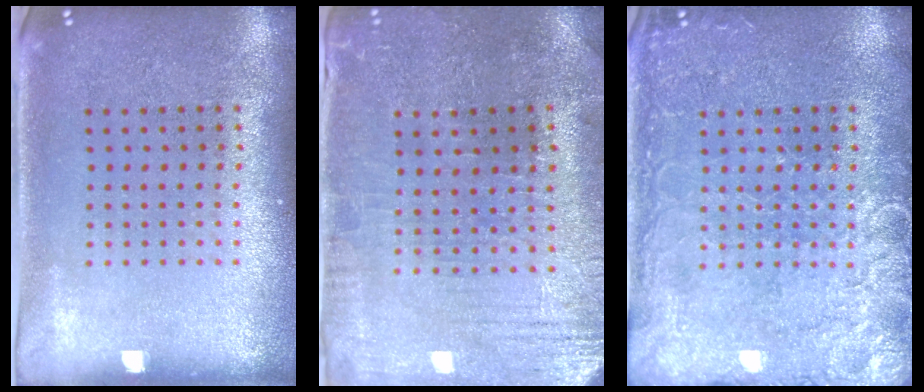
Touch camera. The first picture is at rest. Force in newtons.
{"total": 0.8, "press": 0.7, "slide": 0.4}
{"total": 4.2, "press": 4.2, "slide": 0.5}